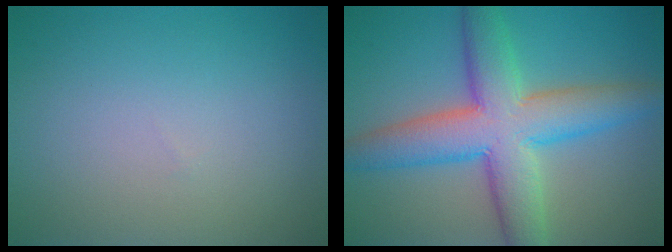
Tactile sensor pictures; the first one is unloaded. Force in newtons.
{"total": 9.1, "press": 9.1, "slide": 0.7}